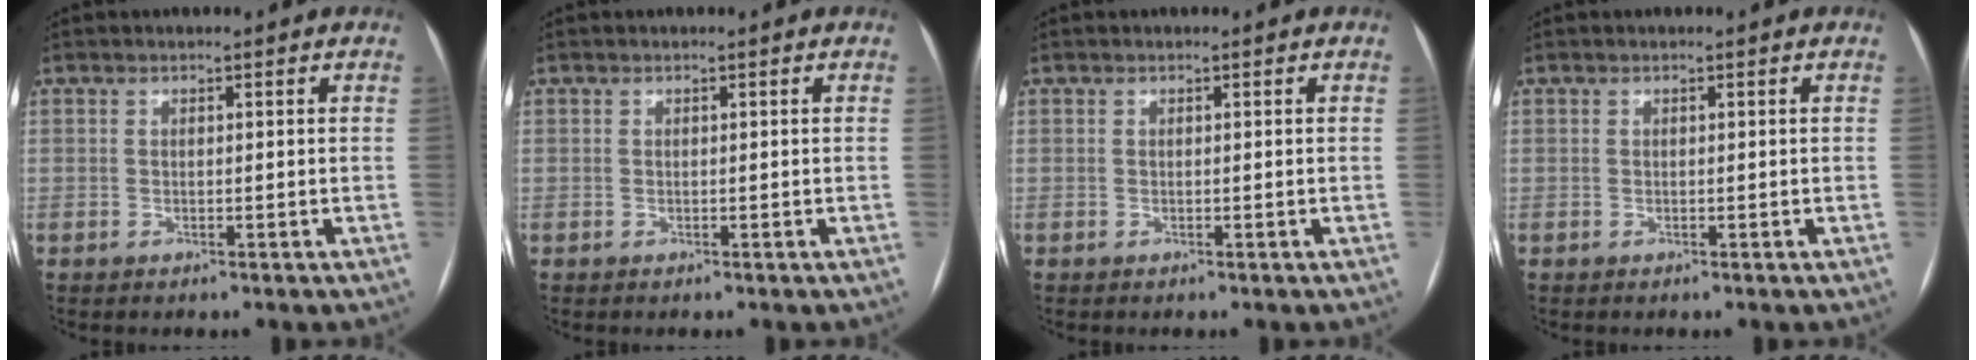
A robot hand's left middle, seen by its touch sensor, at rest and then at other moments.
{"total": 0.0}
{"total": 0.0}
{"total": 0.0}